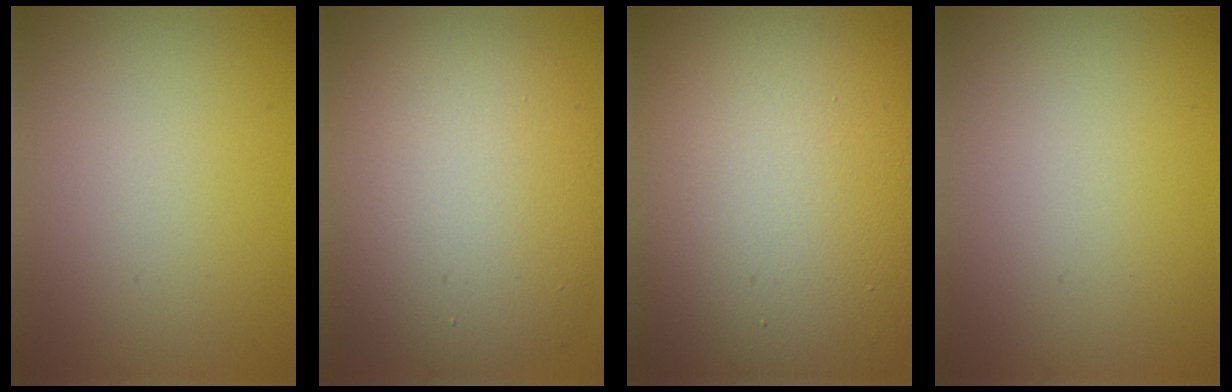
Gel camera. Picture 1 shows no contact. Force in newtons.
{"total": 11.0, "press": 11.0, "slide": 0.4}
{"total": 19.0, "press": 18.9, "slide": 1.1}
{"total": 0.0}